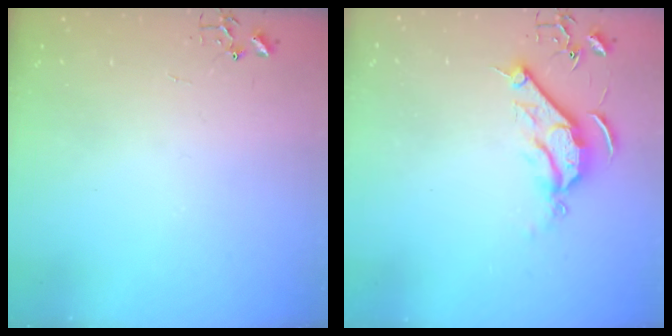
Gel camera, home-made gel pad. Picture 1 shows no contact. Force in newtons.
{"total": 9.1, "press": 9.1, "slide": 0.1}